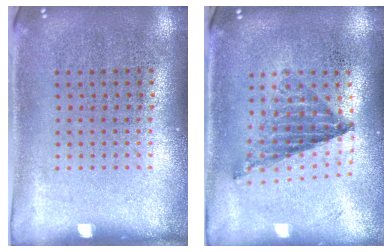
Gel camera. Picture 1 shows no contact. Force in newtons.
{"total": 0.8, "press": 0.8, "slide": 0.2}